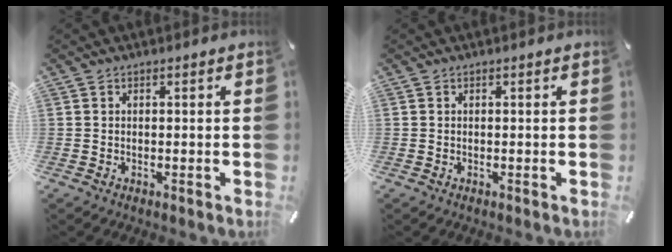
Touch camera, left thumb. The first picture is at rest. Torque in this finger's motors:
{"motor_torque": [0.02, 0.01, -0.01, 0.00, 0.00]}